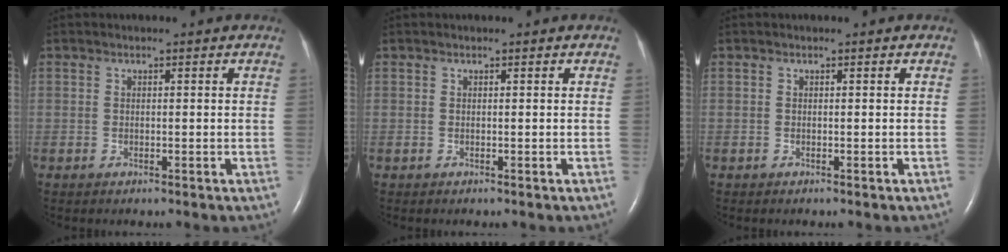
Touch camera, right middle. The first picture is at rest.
{"total": 0.0}
{"total": 0.0}